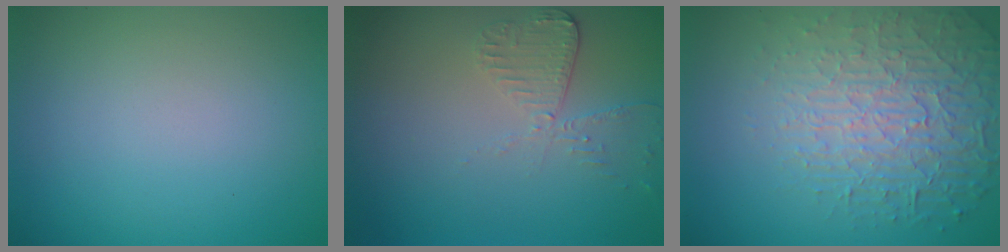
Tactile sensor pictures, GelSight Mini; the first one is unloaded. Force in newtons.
{"total": 2.7, "press": 2.4, "slide": 1.2}
{"total": 6.7, "press": 5.1, "slide": 4.4}